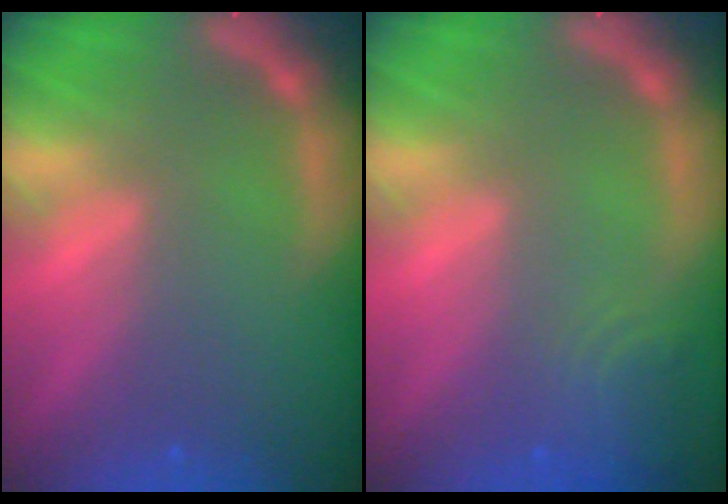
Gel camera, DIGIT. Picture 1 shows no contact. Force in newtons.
{"total": 3.5}